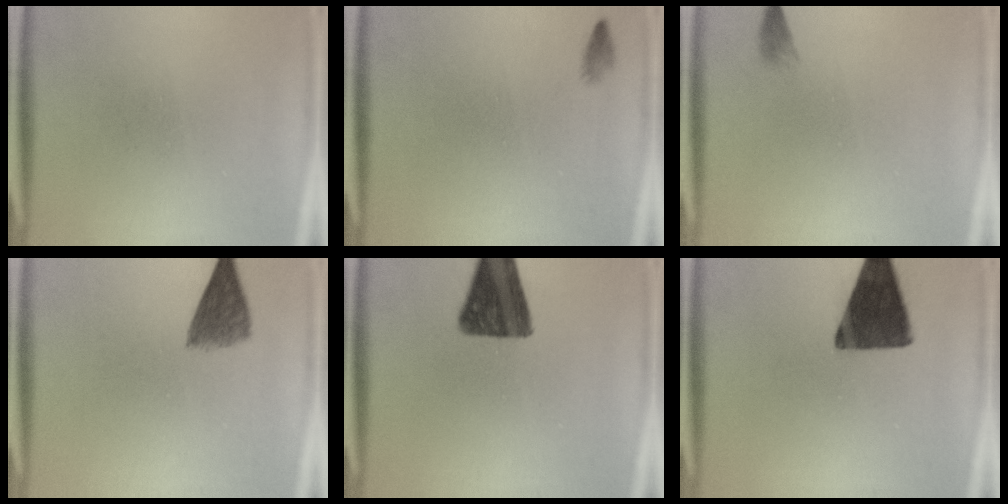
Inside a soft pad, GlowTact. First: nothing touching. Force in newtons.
{"total": 0.8}
{"total": 1.0}
{"total": 5.1}
{"total": 13.2}
{"total": 14.5}